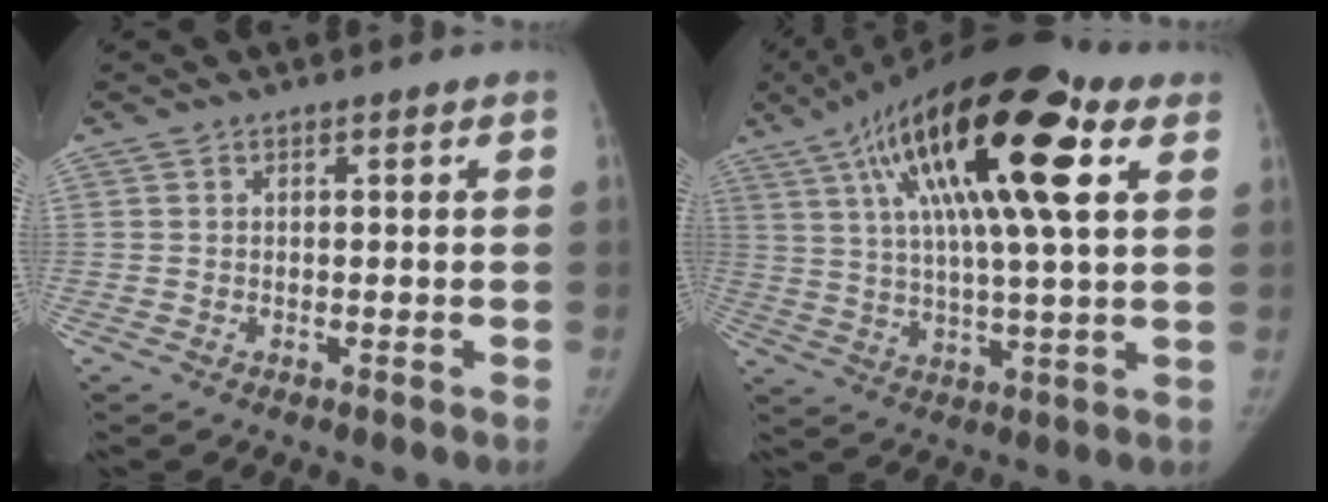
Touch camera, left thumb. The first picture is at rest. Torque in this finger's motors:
{"motor_torque": [0.58, 0.64, 2.67, -0.10, 0.24]}